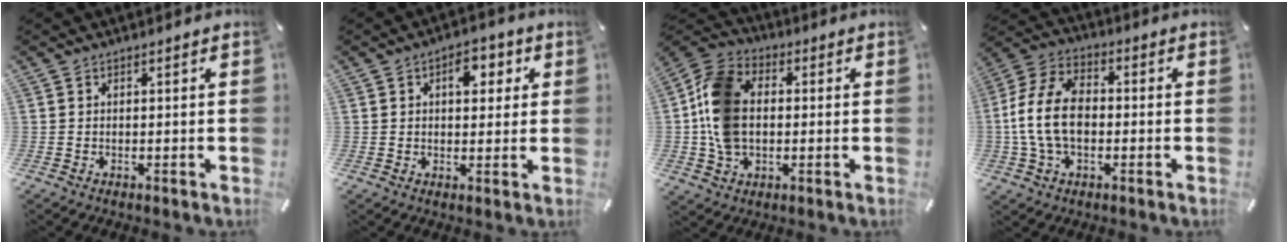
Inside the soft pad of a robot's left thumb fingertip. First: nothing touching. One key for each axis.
{"total": 6.1, "fx": 1.7, "fy": 4.1, "fz": 4.2, "tx": -0.043, "ty": -0.006, "tz": 0.018}
{"total": 12.5, "fx": -0.4, "fy": 9.6, "fz": 8.0, "tx": -0.186, "ty": 0.019, "tz": -0.004}
{"total": 13.3, "fx": -1.8, "fy": 9.0, "fz": 9.6, "tx": -0.214, "ty": 0.012, "tz": -0.032}